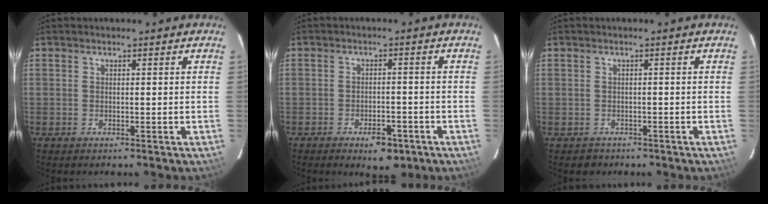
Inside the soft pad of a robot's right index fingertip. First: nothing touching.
{"total": 5.8, "force": [-3.7, 2.8, 3.4], "torque": [-0.059, 0.004, -0.043]}
{"total": 2.2, "force": [-1.1, 1.9, 0.0], "torque": [0.000, 0.008, -0.013]}